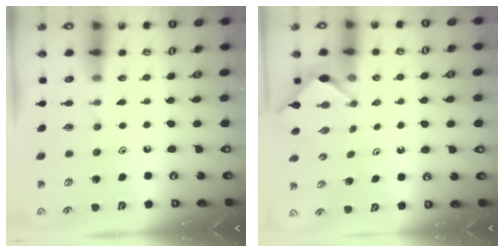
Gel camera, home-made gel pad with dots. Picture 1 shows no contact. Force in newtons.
{"total": 2.9, "press": 2.9, "slide": 0.4}